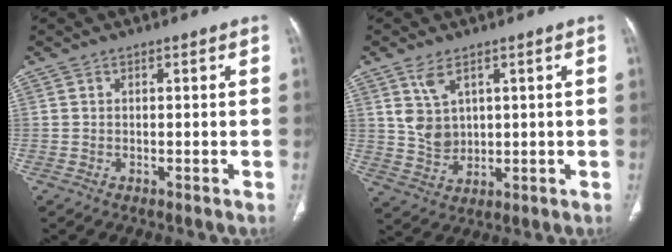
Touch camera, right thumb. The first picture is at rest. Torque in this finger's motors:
{"motor_torque": [1.00, 0.90, 0.32, -0.48, 0.21]}